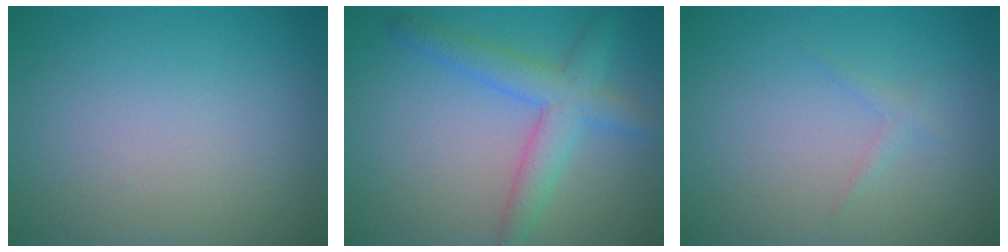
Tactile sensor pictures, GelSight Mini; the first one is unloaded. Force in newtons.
{"total": 4.2, "press": 4.2, "slide": 0.1}
{"total": 0.7, "press": 0.7, "slide": 0.0}